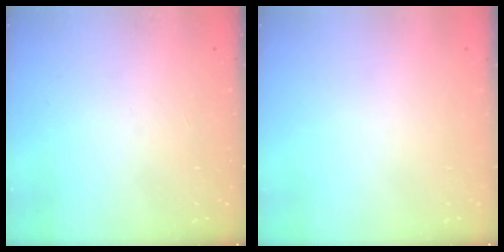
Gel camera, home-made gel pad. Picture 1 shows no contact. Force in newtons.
{"total": 0.0}